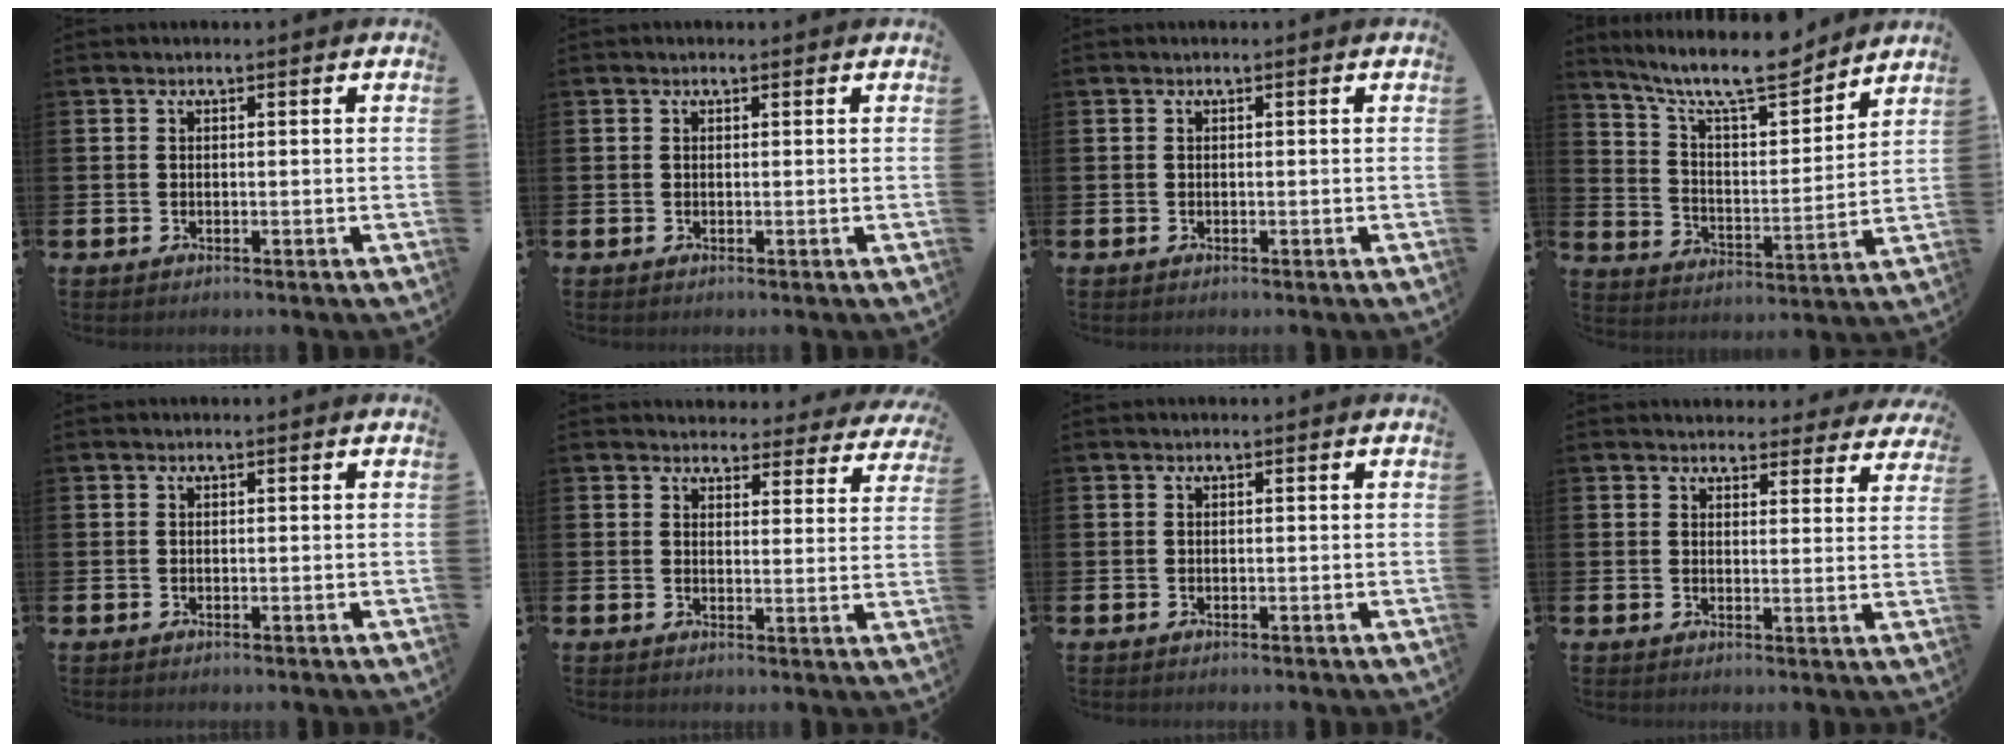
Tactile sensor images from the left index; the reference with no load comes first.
{"total": 0.0}
{"total": 0.0}
{"total": 11.2, "force": [9.9, 2.5, 4.8], "torque": [-0.112, -0.069, 0.168]}
{"total": 0.0}
{"total": 3.8, "force": [3.6, 1.2, 0.0], "torque": [-0.001, -0.027, 0.062]}
{"total": 0.0}
{"total": 3.8, "force": [3.6, 1.2, 0.0], "torque": [0.002, -0.021, 0.064]}